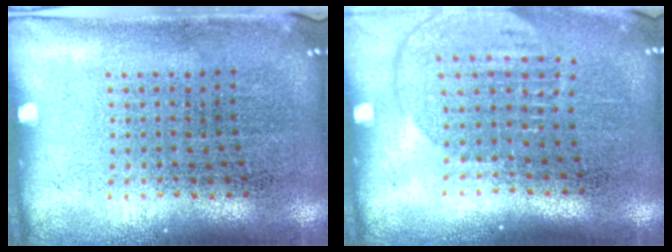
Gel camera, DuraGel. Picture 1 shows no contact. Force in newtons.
{"total": 1.7, "press": 1.5, "slide": 0.8}